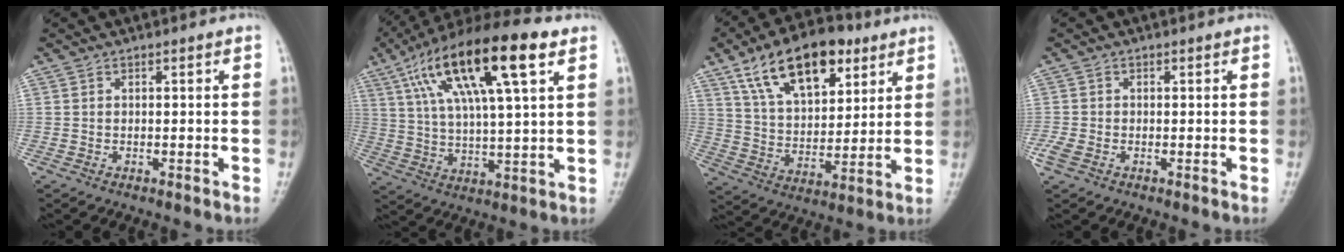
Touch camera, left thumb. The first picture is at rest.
{"total": 21.6, "force": [9.8, 5.9, 18.4], "torque": [-0.326, 0.005, 0.167]}
{"total": 18.5, "force": [10.1, 9.4, 12.4], "torque": [-0.166, -0.029, 0.176]}
{"total": 2.7, "force": [-1.4, 1.7, 1.6], "torque": [-0.046, -0.001, -0.027]}